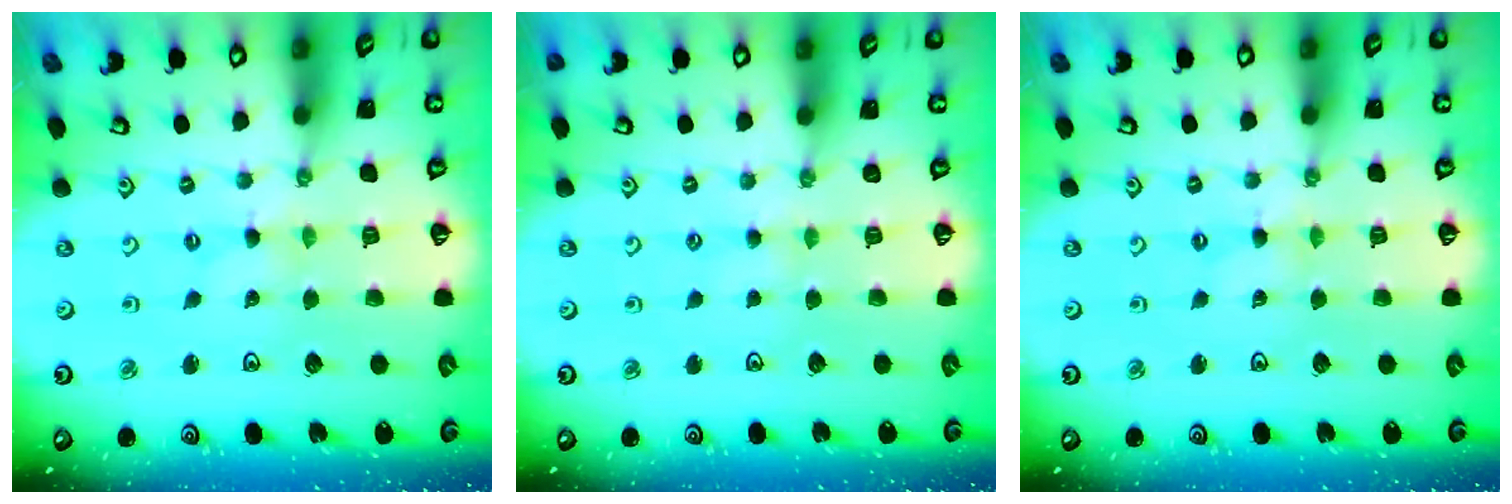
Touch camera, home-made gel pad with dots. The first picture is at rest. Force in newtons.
{"total": 2.1, "press": 2.1, "slide": 0.4}
{"total": 0.0}